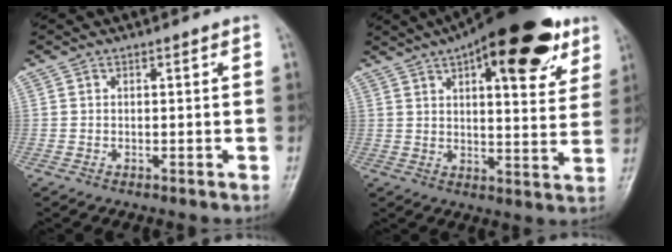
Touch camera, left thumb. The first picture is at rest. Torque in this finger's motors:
{"motor_torque": [0.76, 0.83, 1.68, -1.09, 0.15]}